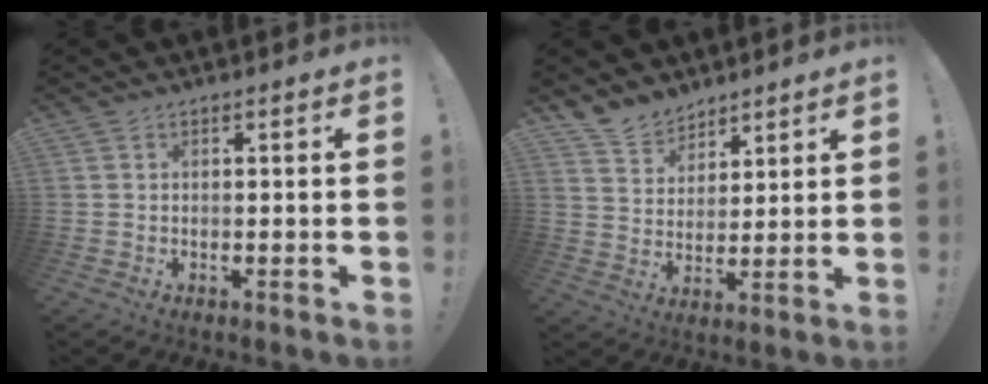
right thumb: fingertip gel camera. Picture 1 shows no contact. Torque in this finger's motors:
{"motor_torque": [-0.46, 0.40, 0.48, 0.38, 0.06]}